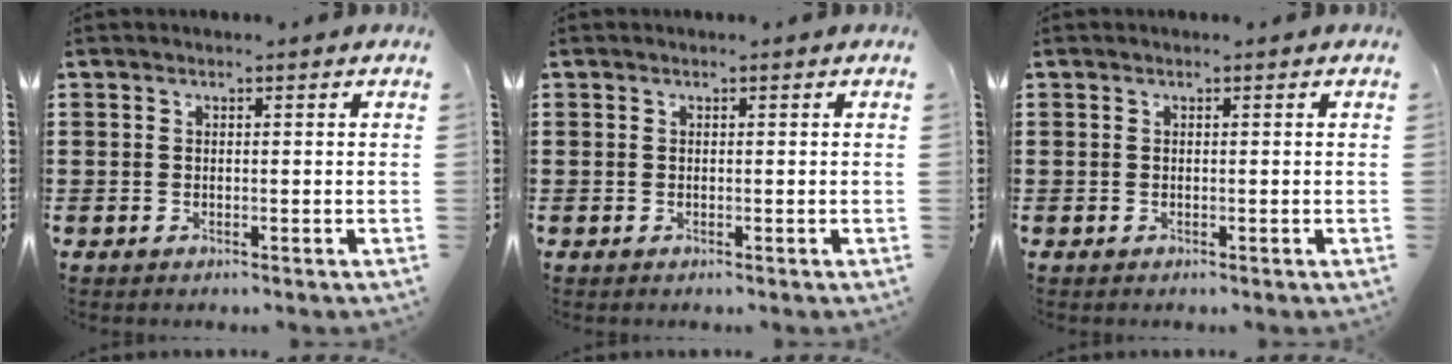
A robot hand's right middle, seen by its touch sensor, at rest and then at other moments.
{"total": 0.0}
{"total": 0.0}